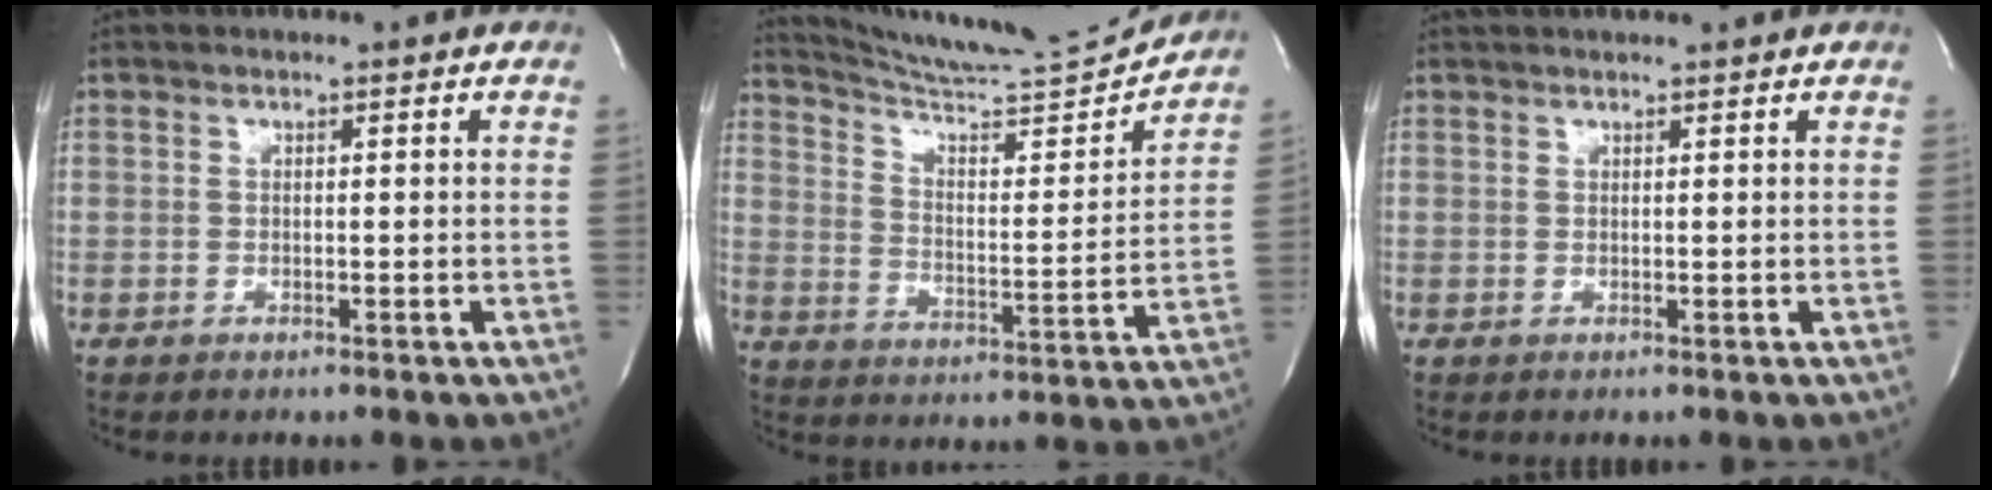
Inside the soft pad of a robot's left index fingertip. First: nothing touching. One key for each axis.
{"total": 18.1, "fx": 17.6, "fy": -0.2, "fz": 4.6, "tx": -0.086, "ty": -0.053, "tz": 0.259}
{"total": 4.6, "fx": 4.3, "fy": 0.4, "fz": 1.6, "tx": -0.025, "ty": 0.027, "tz": 0.056}